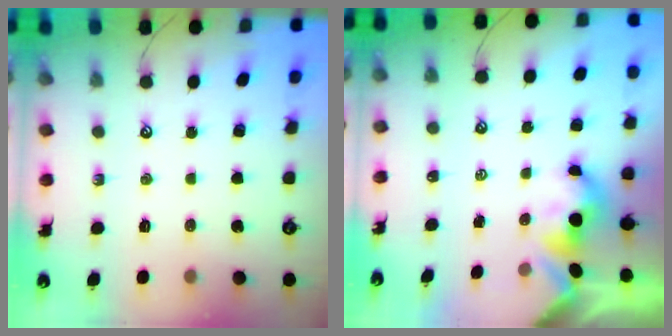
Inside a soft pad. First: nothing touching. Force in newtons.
{"total": 1.7, "press": 1.7, "slide": 0.2}